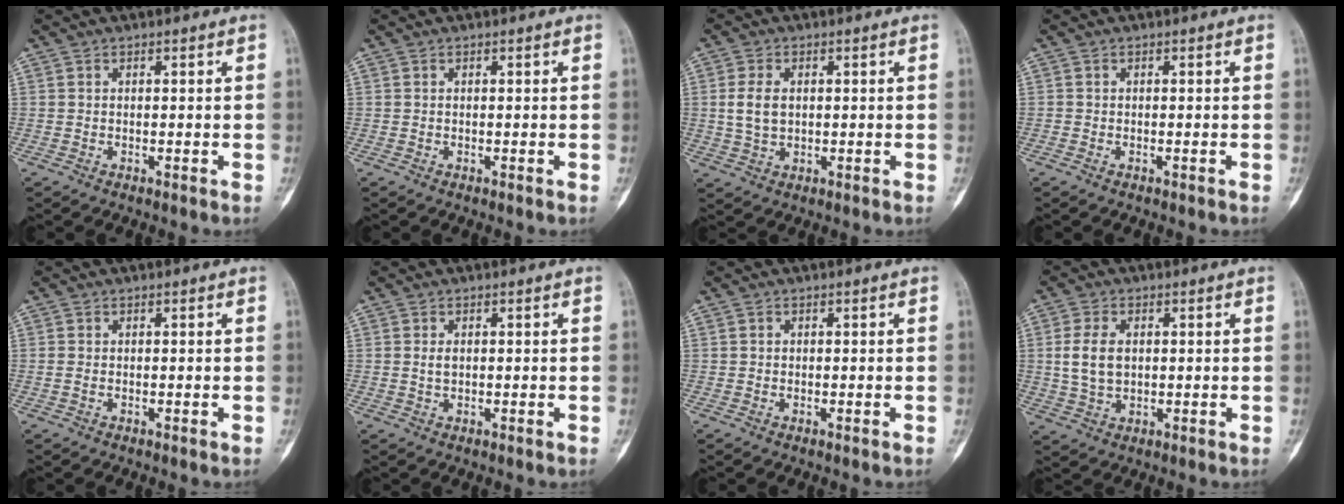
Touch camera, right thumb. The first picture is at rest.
{"total": 0.0}
{"total": 5.1, "force": [0.6, 3.3, 3.8], "torque": [-0.074, -0.003, 0.016]}
{"total": 0.0}
{"total": 1.0, "force": [-0.1, 0.7, 0.8], "torque": [-0.022, -0.002, -0.003]}
{"total": 1.4, "force": [0.2, 0.8, 1.1], "torque": [-0.017, -0.003, 0.007]}
{"total": 0.0}
{"total": 6.5, "force": [0.8, 4.2, 4.9], "torque": [-0.095, -0.003, 0.020]}